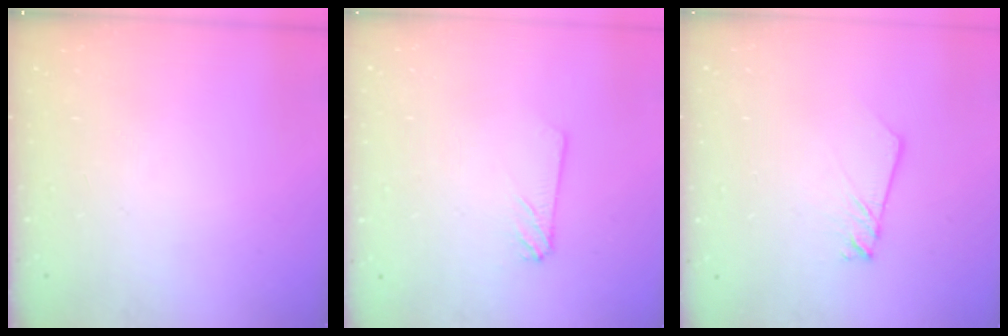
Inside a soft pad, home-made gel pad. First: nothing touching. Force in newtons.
{"total": 2.4, "press": 2.4, "slide": 0.3}
{"total": 2.4, "press": 2.4, "slide": 0.2}